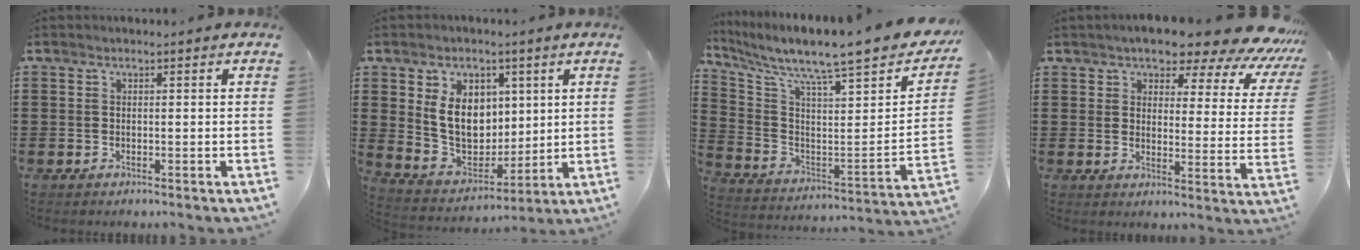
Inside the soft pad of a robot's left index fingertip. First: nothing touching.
{"total": 9.8, "force": [2.9, 7.4, 5.7], "torque": [-0.129, 0.004, 0.055]}
{"total": 8.0, "force": [6.9, 0.2, 4.0], "torque": [-0.089, -0.074, 0.099]}
{"total": 8.7, "force": [7.7, 1.3, 3.9], "torque": [-0.084, -0.051, 0.130]}